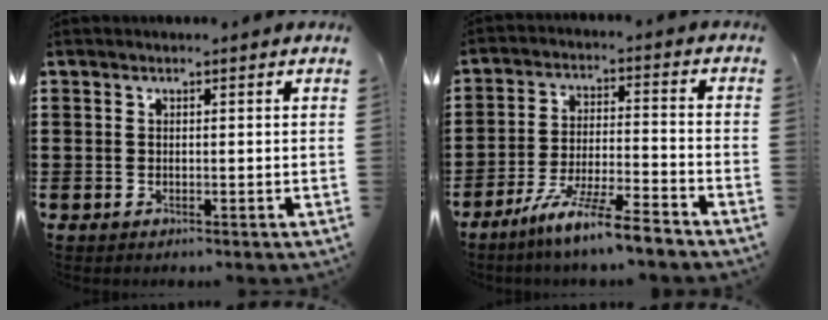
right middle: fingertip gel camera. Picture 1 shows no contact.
{"total": 8.5, "force": [-7.3, -0.4, 4.4], "torque": [-0.093, -0.008, -0.143]}